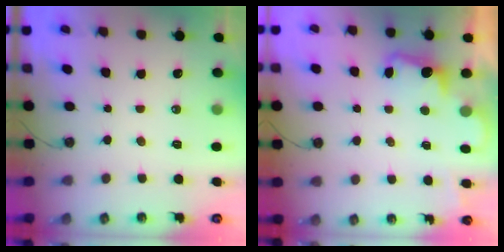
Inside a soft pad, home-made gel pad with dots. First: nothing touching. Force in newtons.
{"total": 2.2, "press": 2.0, "slide": 1.0}